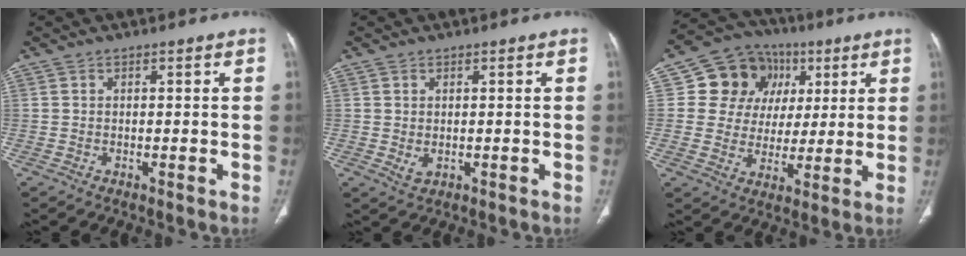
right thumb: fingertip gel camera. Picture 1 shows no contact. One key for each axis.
{"total": 1.8, "fx": -0.1, "fy": 1.2, "fz": 1.4, "tx": -0.026, "ty": -0.004, "tz": 0.007}
{"total": 14.0, "fx": 4.2, "fy": 12.4, "fz": 4.8, "tx": -0.034, "ty": 0.012, "tz": 0.073}